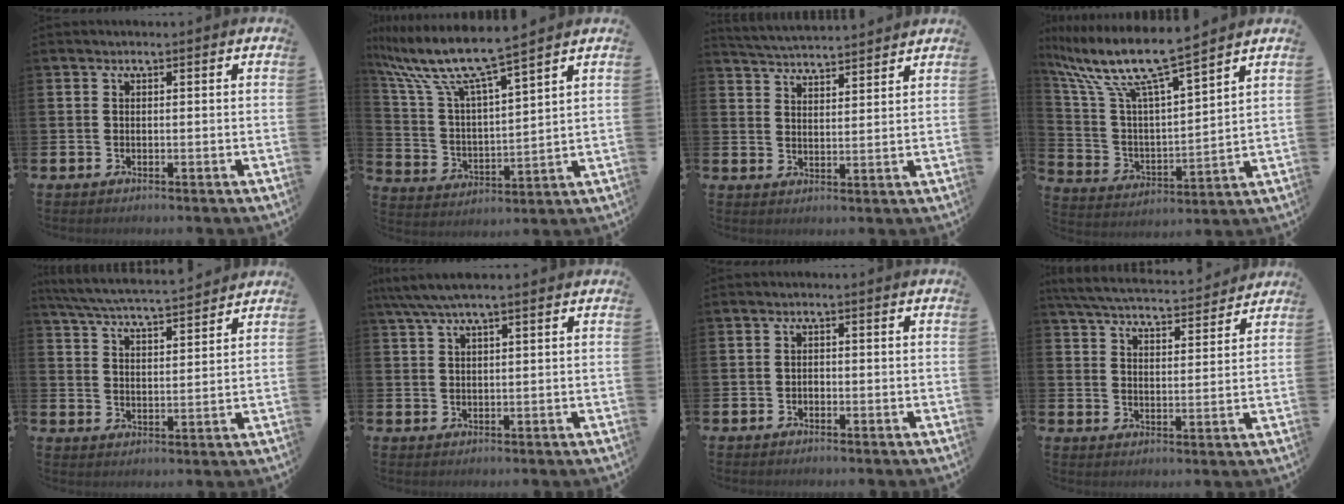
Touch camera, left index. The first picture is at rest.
{"total": 9.1, "force": [8.2, 0.6, 3.9], "torque": [-0.114, -0.050, 0.137]}
{"total": 4.6, "force": [4.6, -0.1, 0.0], "torque": [-0.018, -0.029, 0.084]}
{"total": 10.4, "force": [9.1, 0.9, 5.0], "torque": [-0.139, -0.061, 0.151]}
{"total": 5.9, "force": [5.7, 0.0, 1.3], "torque": [-0.045, -0.041, 0.099]}
{"total": 4.0, "force": [3.1, 0.5, 2.4], "torque": [-0.055, -0.001, 0.058]}
{"total": 0.7, "force": [-0.5, 0.5, 0.2], "torque": [-0.006, 0.002, -0.010]}
{"total": 5.9, "force": [5.7, 0.8, 1.2], "torque": [-0.047, -0.039, 0.100]}